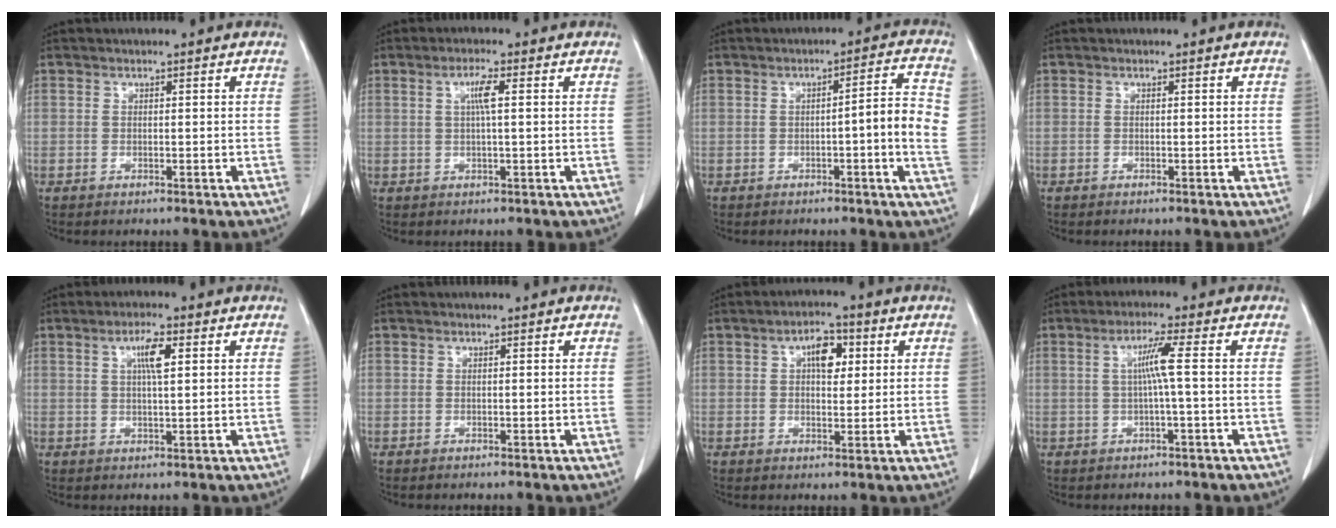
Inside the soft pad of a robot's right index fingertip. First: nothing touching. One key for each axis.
{"total": 3.0, "fx": 0.7, "fy": 0.3, "fz": 2.9, "tx": -0.054, "ty": 0.004, "tz": 0.012}
{"total": 7.0, "fx": -0.4, "fy": 0.0, "fz": 7.0, "tx": -0.091, "ty": 0.009, "tz": -0.011}
{"total": 0.0}
{"total": 4.3, "fx": 1.5, "fy": 0.5, "fz": 4.0, "tx": -0.073, "ty": 0.000, "tz": 0.025}
{"total": 0.0}
{"total": 5.0, "fx": 1.6, "fy": 2.4, "fz": 4.1, "tx": -0.065, "ty": 0.011, "tz": 0.023}
{"total": 4.1, "fx": 0.3, "fy": -0.8, "fz": 4.0, "tx": -0.076, "ty": 0.006, "tz": 0.005}